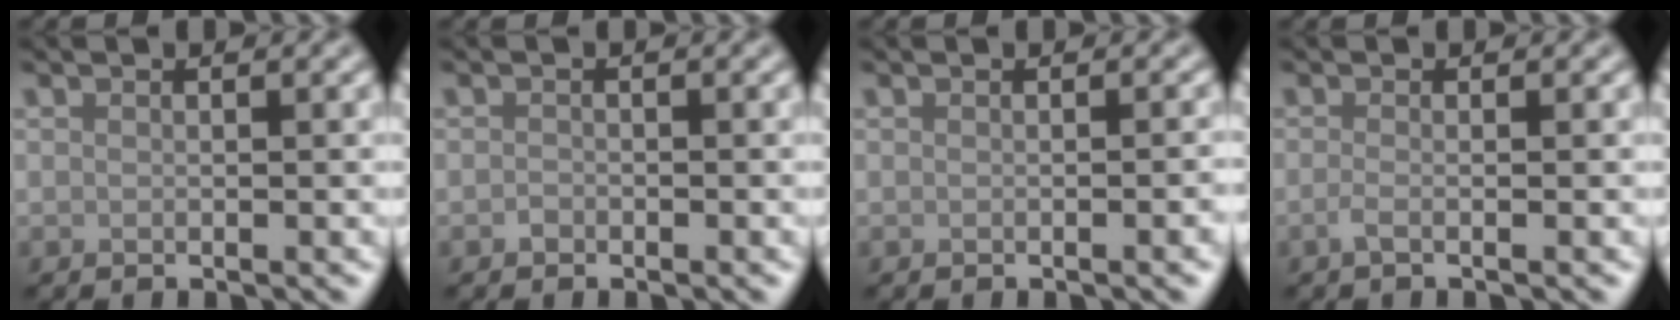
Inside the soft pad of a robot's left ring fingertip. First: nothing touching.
{"total": 0.5, "force": [-0.3, 0.4, 0.1], "torque": [0.000, -0.003, -0.008]}
{"total": 1.3, "force": [-0.3, 0.3, 1.2], "torque": [-0.010, 0.001, -0.005]}
{"total": 1.3, "force": [-0.4, 0.5, 1.1], "torque": [-0.018, -0.005, -0.013]}